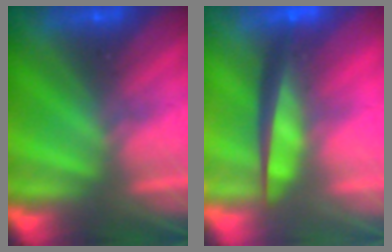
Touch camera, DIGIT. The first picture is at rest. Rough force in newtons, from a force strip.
{"total": 7.1}